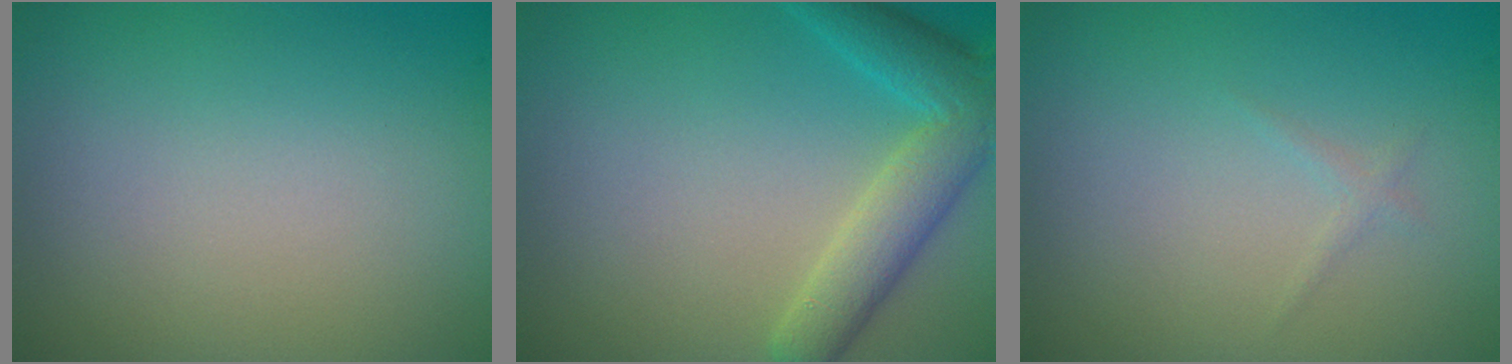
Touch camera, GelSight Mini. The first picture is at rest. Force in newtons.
{"total": 5.2, "press": 5.2, "slide": 0.4}
{"total": 0.6, "press": 0.6, "slide": 0.0}